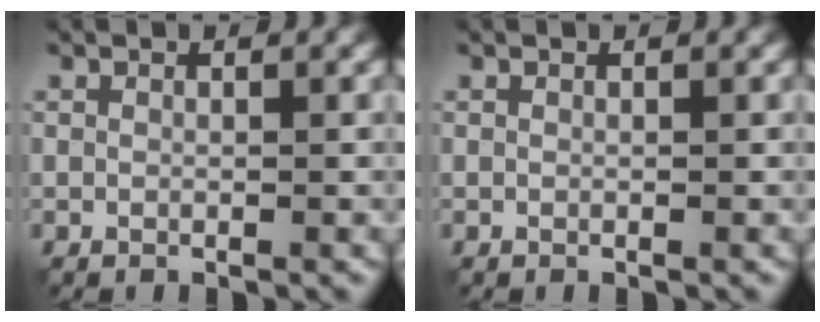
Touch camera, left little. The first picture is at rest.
{"total": 0.0}